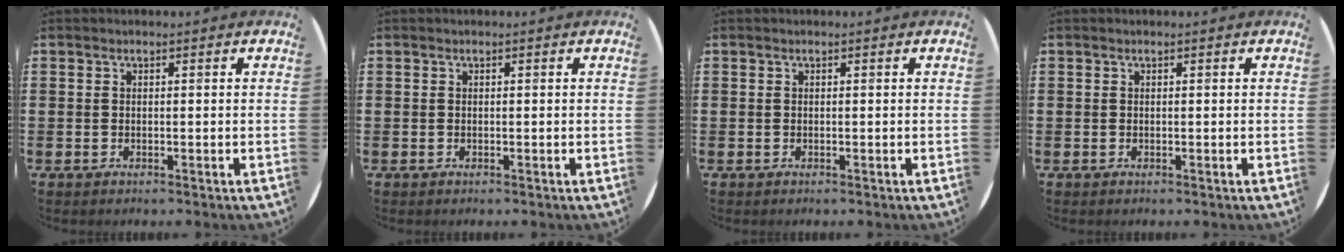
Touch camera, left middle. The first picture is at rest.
{"total": 0.0}
{"total": 0.0}
{"total": 0.0}